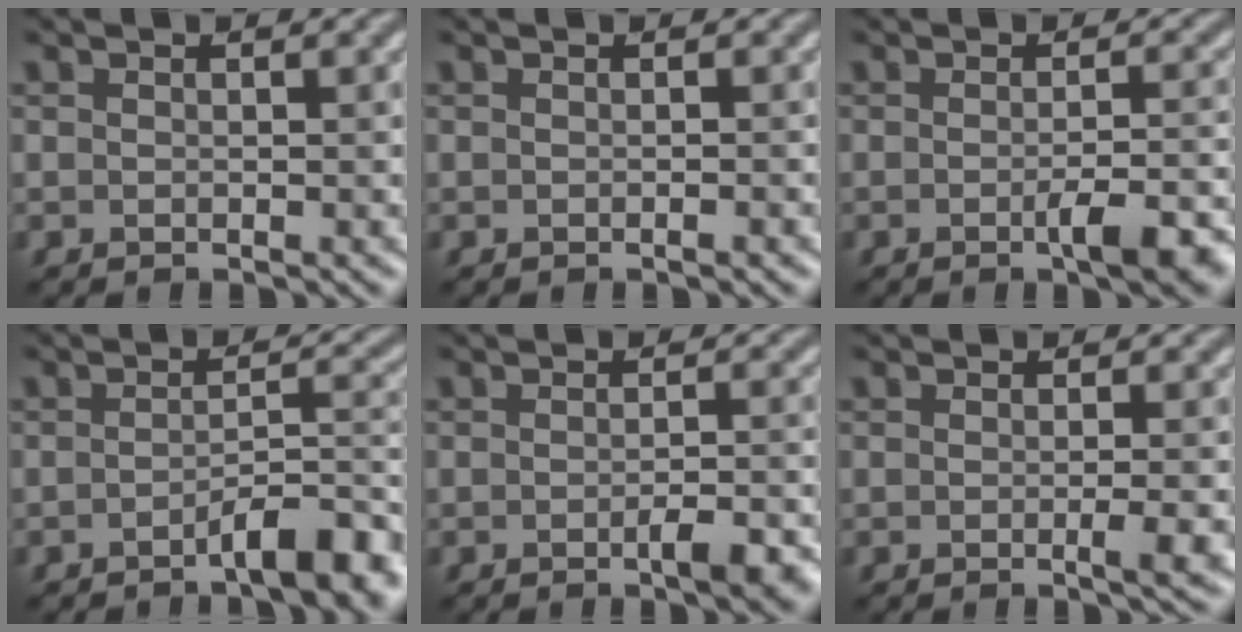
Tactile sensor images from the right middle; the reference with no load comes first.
{"total": 0.5, "force": [-0.3, 0.0, 0.4], "torque": [-0.005, 0.002, -0.004]}
{"total": 4.2, "force": [-1.7, 1.0, 3.7], "torque": [-0.058, -0.004, -0.024]}
{"total": 4.9, "force": [-3.0, 1.1, 3.7], "torque": [-0.050, 0.008, -0.047]}
{"total": 2.9, "force": [-1.3, 0.7, 2.5], "torque": [-0.040, -0.003, -0.019]}
{"total": 2.1, "force": [-0.4, 0.4, 2.0], "torque": [-0.025, -0.003, -0.008]}